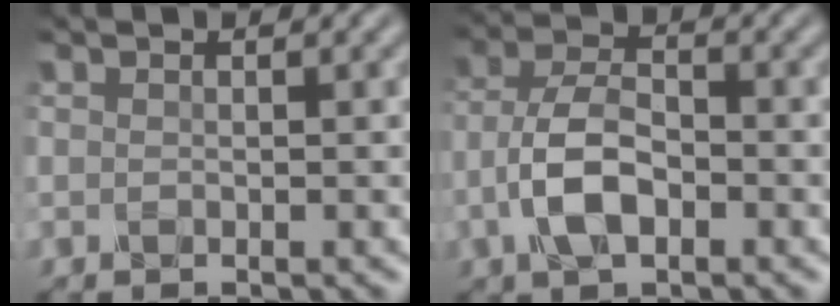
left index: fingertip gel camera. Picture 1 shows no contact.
{"total": 5.1, "force": [-1.7, 2.6, 4.1], "torque": [-0.083, 0.004, -0.039]}